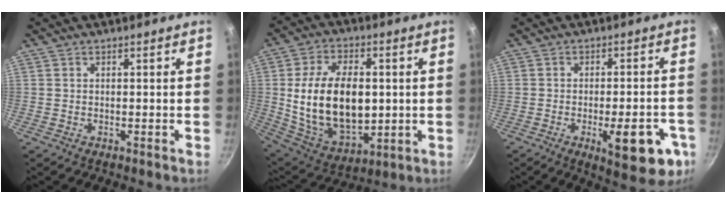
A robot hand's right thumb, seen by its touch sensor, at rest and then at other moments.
{"total": 20.7, "force": [0.7, 12.7, 16.3], "torque": [-0.274, -0.010, 0.028]}
{"total": 15.0, "force": [-4.5, 5.2, 13.3], "torque": [-0.144, -0.002, -0.051]}